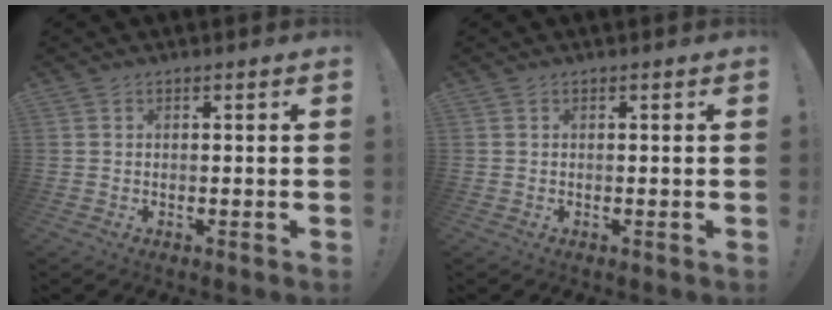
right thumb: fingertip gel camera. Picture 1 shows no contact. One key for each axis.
{"total": 0.0}